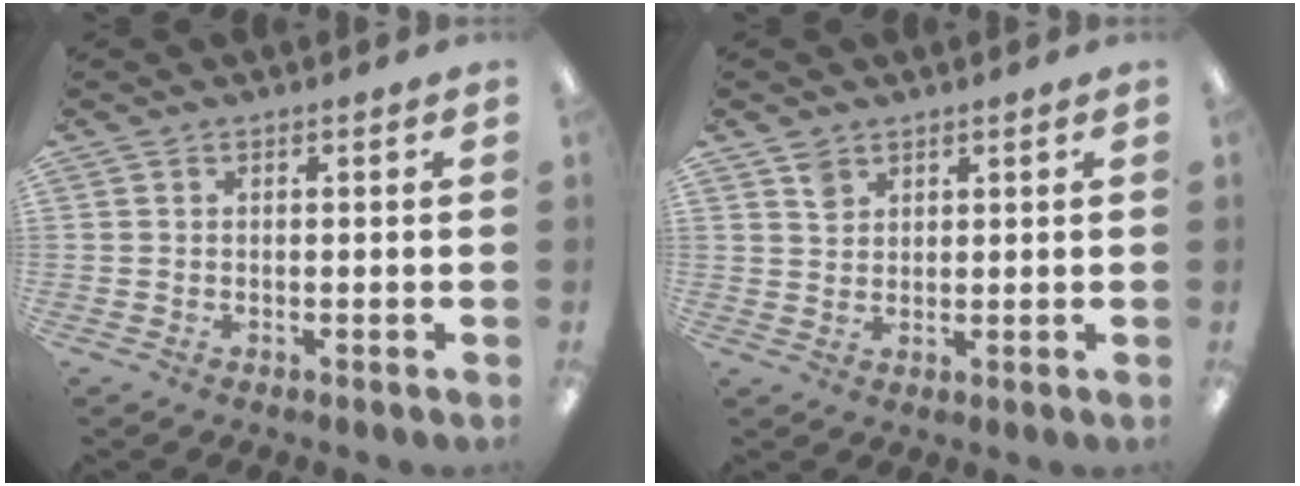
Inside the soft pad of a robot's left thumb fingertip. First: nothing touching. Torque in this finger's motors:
{"motor_torque": [-0.09, 0.03, -0.27, -0.28, -0.02]}